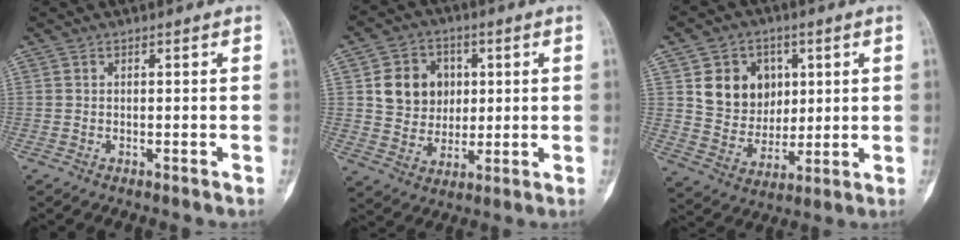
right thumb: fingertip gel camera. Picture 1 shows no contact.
{"total": 11.1, "force": [2.4, 9.6, 5.0], "torque": [-0.040, -0.004, 0.045]}
{"total": 12.4, "force": [3.7, 10.5, 5.5], "torque": [-0.045, -0.014, 0.076]}